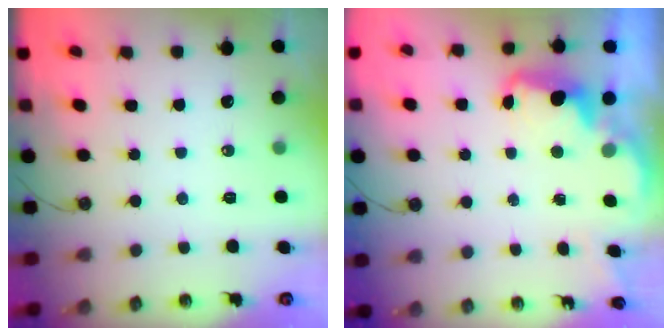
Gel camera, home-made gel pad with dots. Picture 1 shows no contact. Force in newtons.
{"total": 2.7, "press": 2.6, "slide": 0.6}